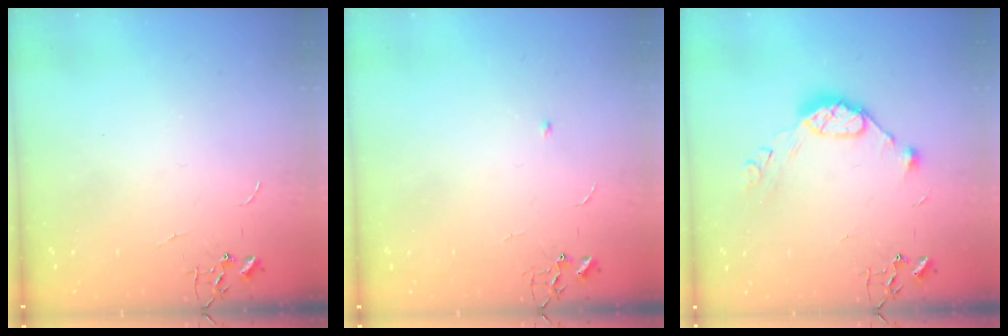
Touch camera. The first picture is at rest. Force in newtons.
{"total": 3.4, "press": 3.4, "slide": 0.7}
{"total": 10.8, "press": 10.7, "slide": 0.8}